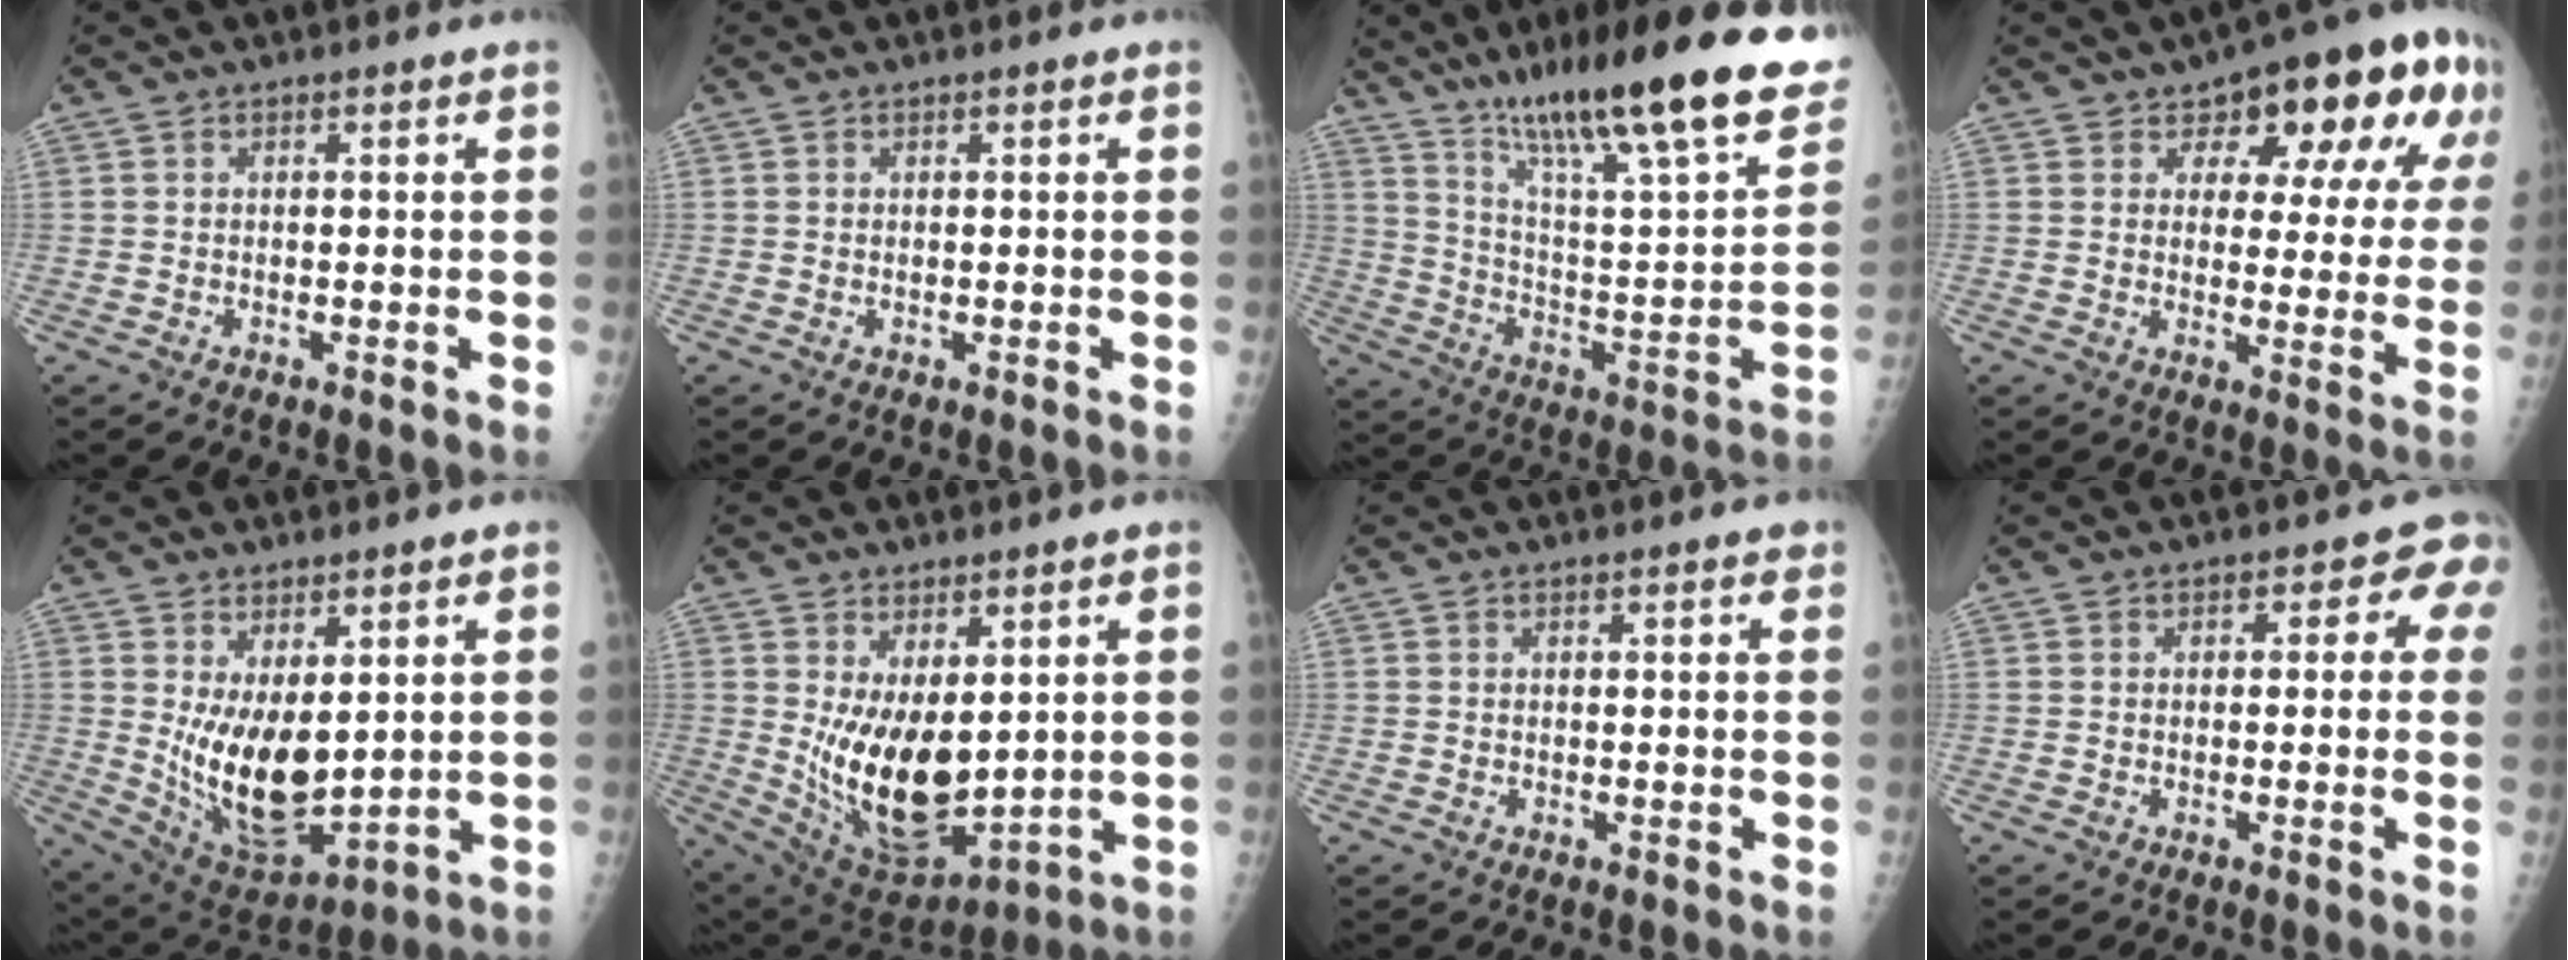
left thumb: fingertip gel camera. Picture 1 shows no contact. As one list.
[{"total": 0.0}, {"total": 31.6, "force": [21.3, 5.9, 22.5], "torque": [-0.317, -0.064, 0.324]}, {"total": 17.6, "force": [8.8, 8.7, 12.6], "torque": [-0.112, -0.011, 0.113]}, {"total": 13.7, "force": [2.0, 7.1, 11.5], "torque": [-0.172, -0.038, 0.062]}, {"total": 15.1, "force": [2.0, 8.1, 12.6], "torque": [-0.191, -0.040, 0.065]}, {"total": 1.4, "force": [1.0, 0.5, 0.8], "torque": [-0.006, 0.000, 0.009]}, {"total": 3.5, "force": [1.0, 2.6, 2.1], "torque": [0.018, 0.006, -0.004]}]